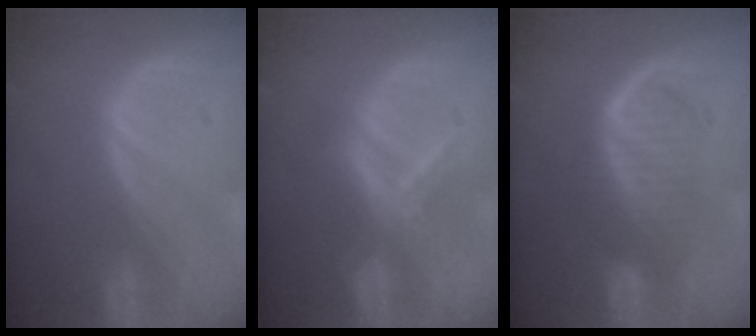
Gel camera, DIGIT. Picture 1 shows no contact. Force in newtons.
{"total": 5.7, "press": 5.7, "slide": 0.4}
{"total": 6.1, "press": 6.1, "slide": 1.1}